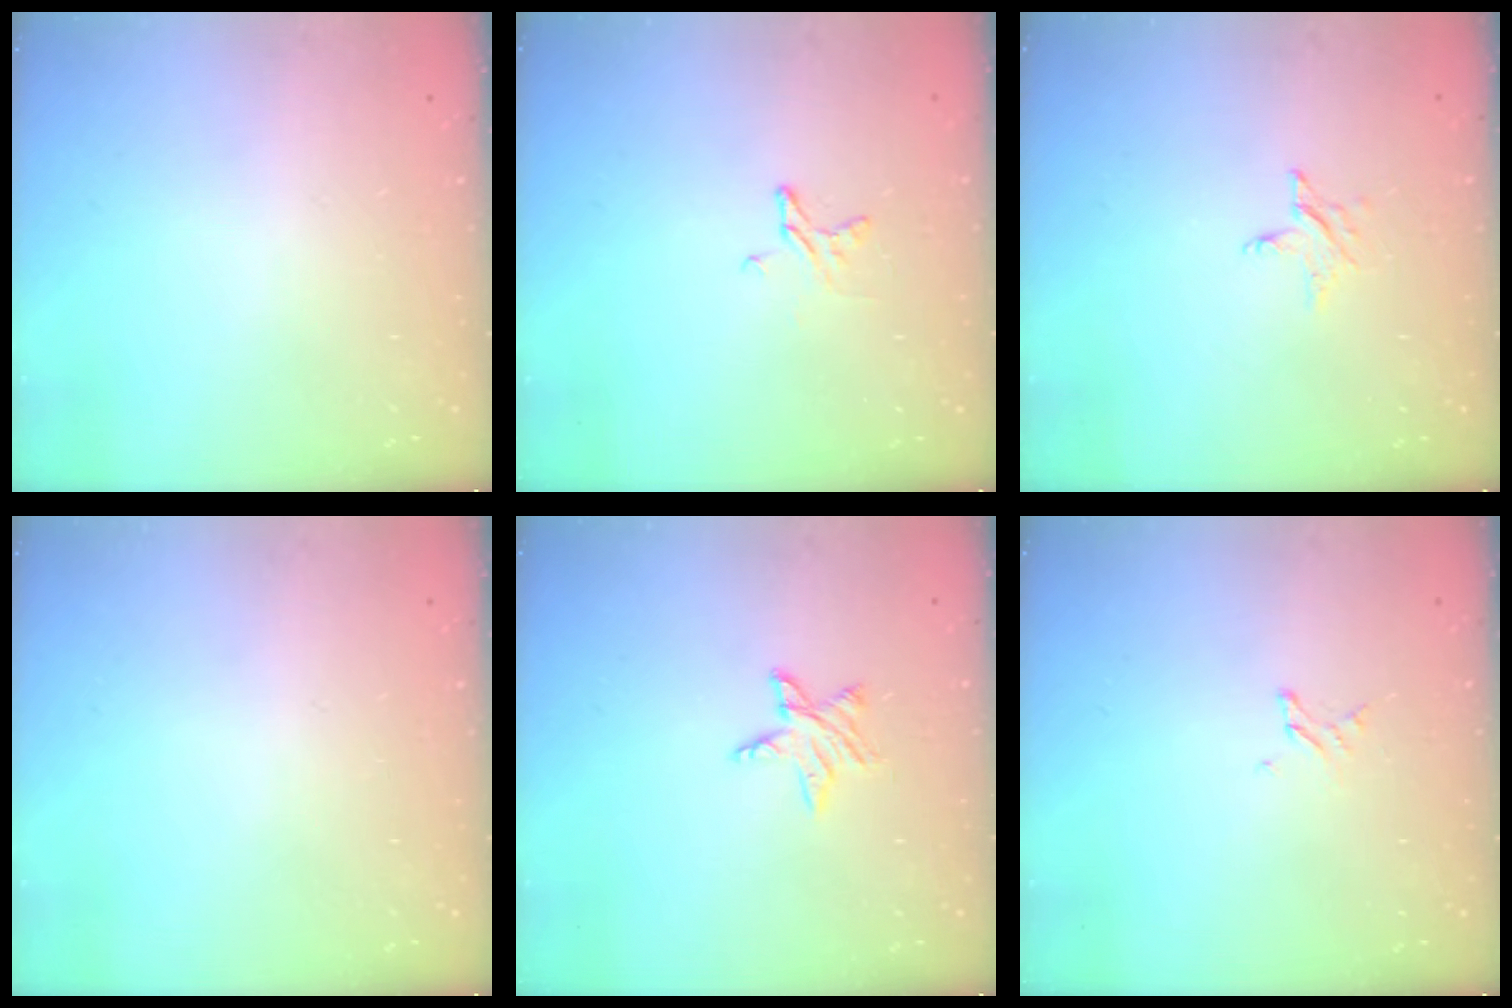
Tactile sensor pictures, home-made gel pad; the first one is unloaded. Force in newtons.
{"total": 3.9, "press": 3.9, "slide": 0.4}
{"total": 2.9, "press": 2.9, "slide": 0.2}
{"total": 0.0}
{"total": 4.7, "press": 4.7, "slide": 0.4}
{"total": 1.2, "press": 1.2, "slide": 0.1}